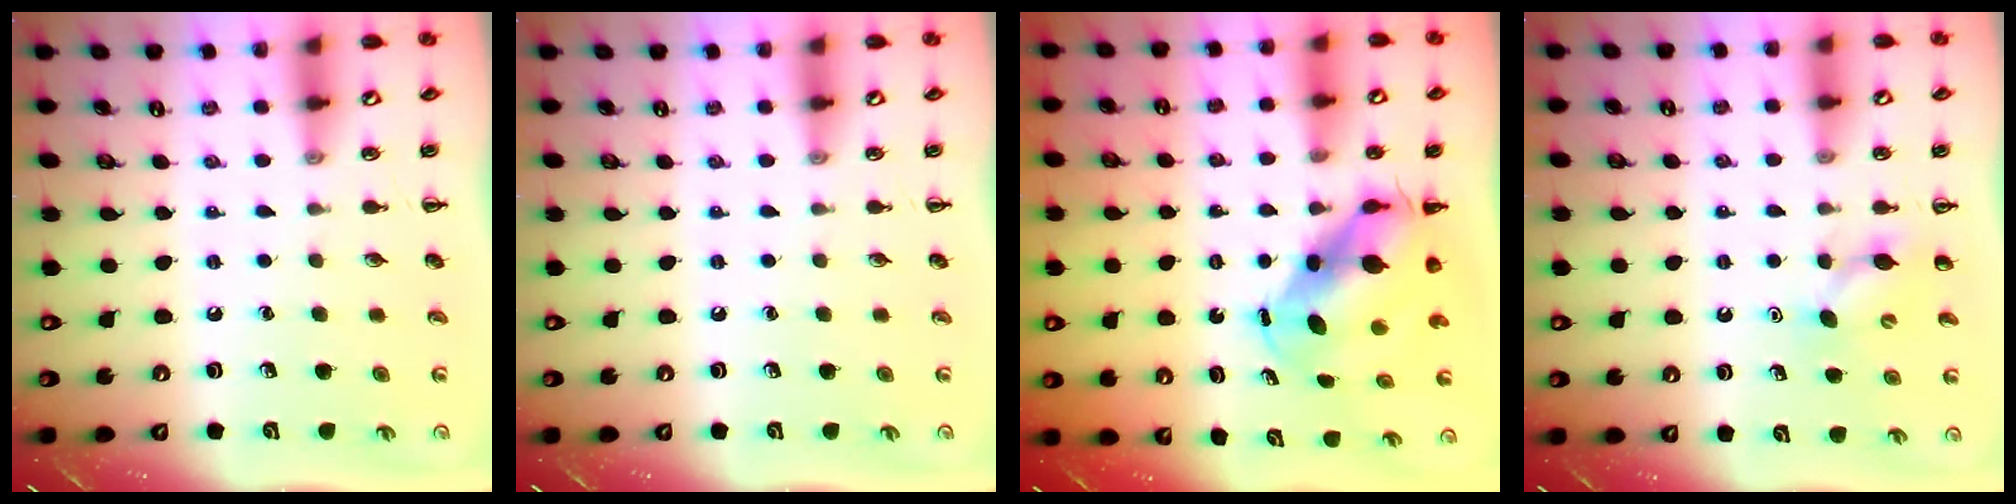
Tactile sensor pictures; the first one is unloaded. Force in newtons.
{"total": 0.0}
{"total": 7.8, "press": 7.6, "slide": 2.1}
{"total": 5.1, "press": 5.0, "slide": 1.3}